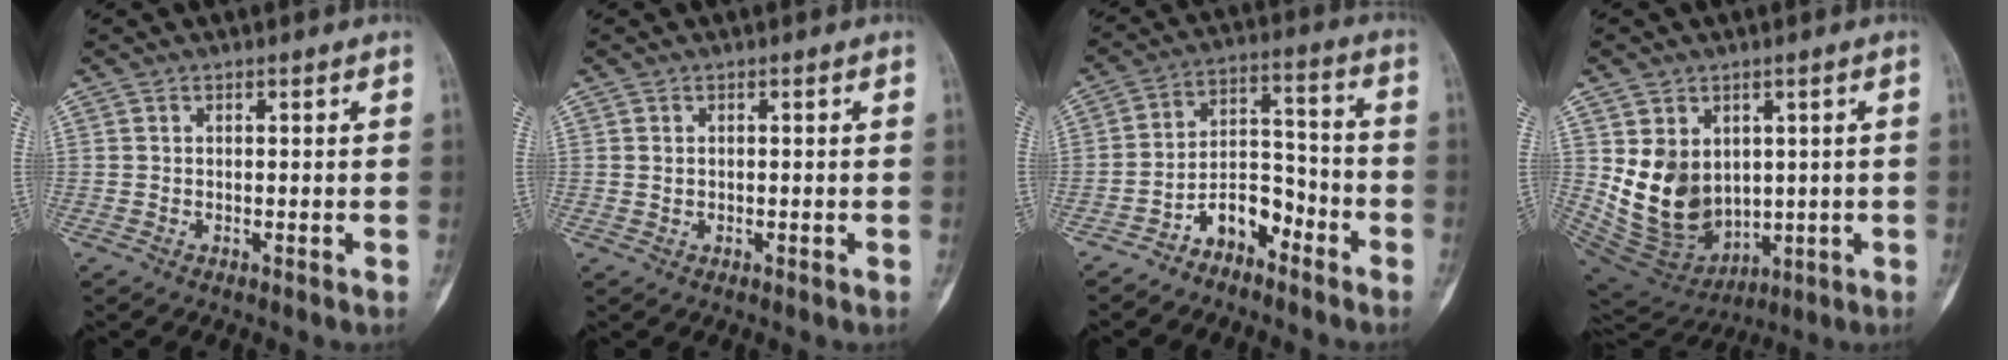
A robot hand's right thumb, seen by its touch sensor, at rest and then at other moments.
{"total": 0.9, "force": [0.1, 0.7, 0.5], "torque": [-0.006, 0.000, 0.003]}
{"total": 8.8, "force": [-5.7, 4.9, 4.5], "torque": [-0.059, 0.075, -0.108]}
{"total": 13.9, "force": [1.8, 10.9, 8.5], "torque": [-0.116, -0.020, 0.070]}